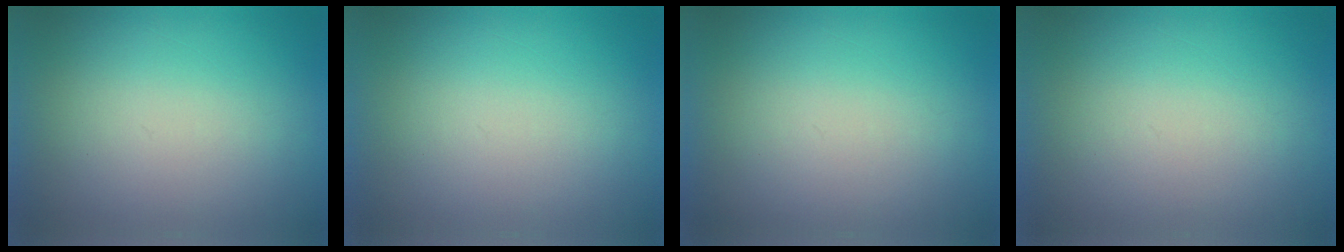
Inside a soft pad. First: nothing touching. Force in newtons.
{"total": 0.0}
{"total": 1.4}
{"total": 1.0}